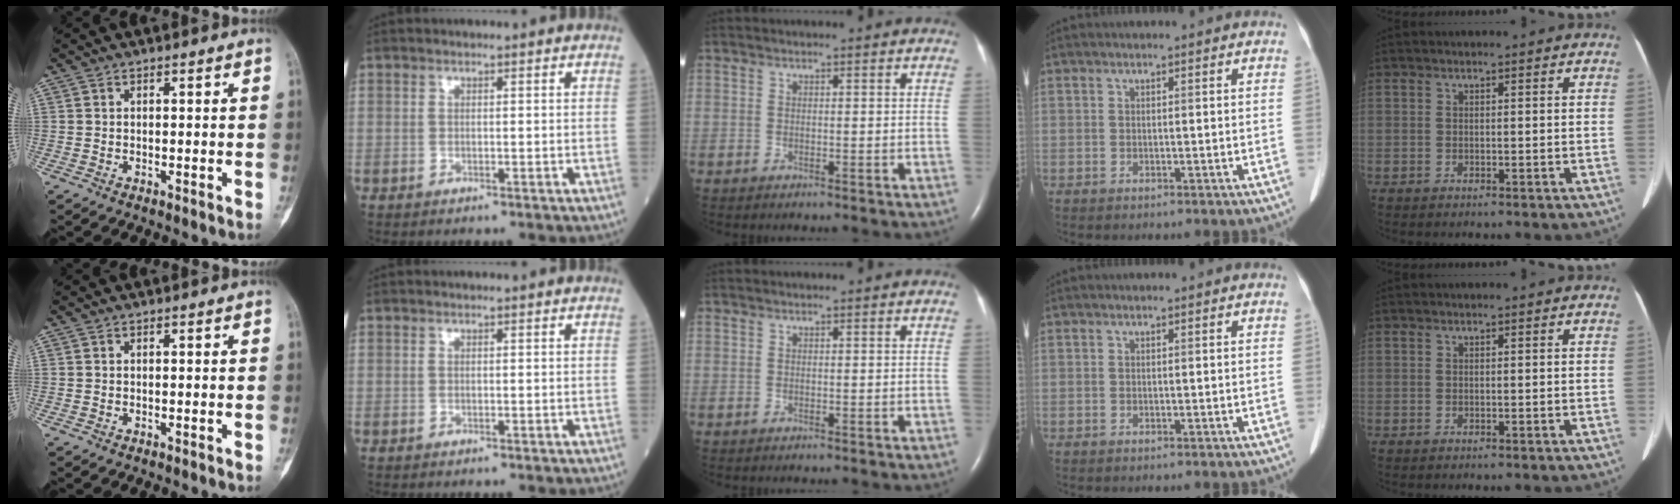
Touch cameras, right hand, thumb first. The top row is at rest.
{}